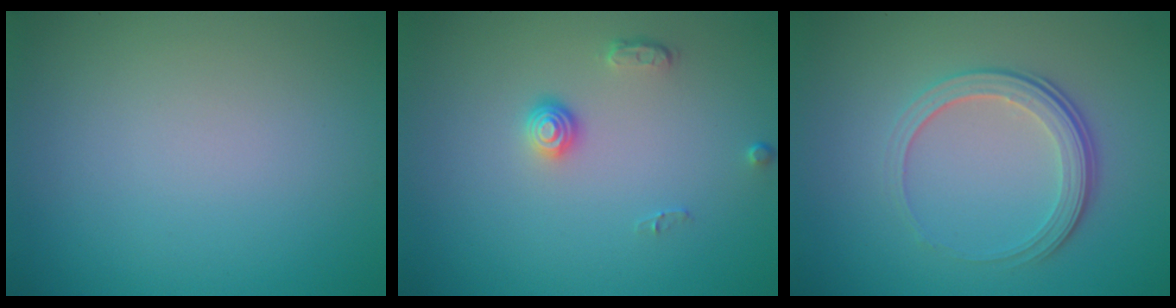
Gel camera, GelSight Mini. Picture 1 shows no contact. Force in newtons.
{"total": 1.4, "press": 1.0, "slide": 1.0}
{"total": 3.8, "press": 2.6, "slide": 2.8}